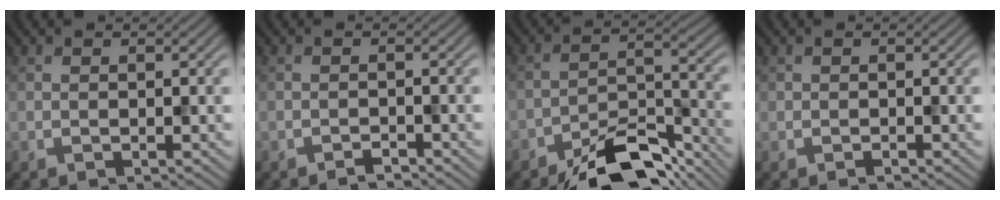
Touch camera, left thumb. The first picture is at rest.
{"total": 1.2, "force": [-1.1, 0.2, 0.4], "torque": [-0.007, 0.002, -0.021]}
{"total": 10.0, "force": [-7.7, 3.5, 5.4], "torque": [-0.079, 0.008, -0.138]}
{"total": 0.6, "force": [-0.4, 0.4, 0.1], "torque": [-0.002, -0.004, -0.006]}